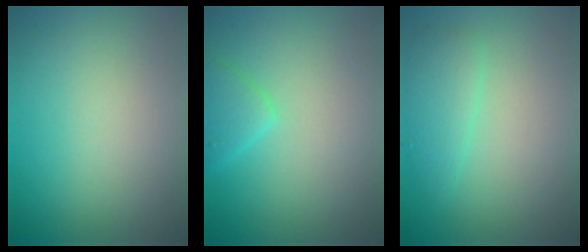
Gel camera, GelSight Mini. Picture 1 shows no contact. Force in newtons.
{"total": 2.3, "press": 2.3, "slide": 0.1}
{"total": 2.3, "press": 2.3, "slide": 0.0}